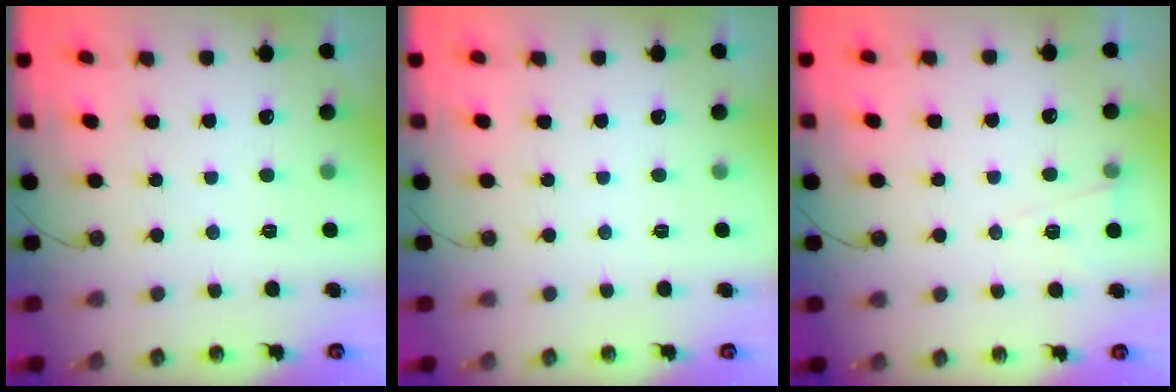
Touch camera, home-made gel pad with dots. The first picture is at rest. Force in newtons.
{"total": 0.0}
{"total": 5.2, "press": 2.9, "slide": 4.3}